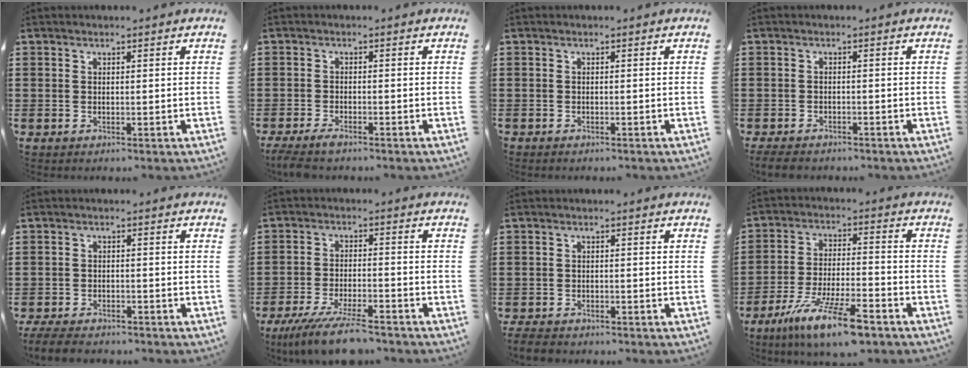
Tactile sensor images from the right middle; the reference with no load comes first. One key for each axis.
{"total": 1.9, "fx": -1.6, "fy": 0.3, "fz": 1.1, "tx": -0.035, "ty": -0.002, "tz": -0.035}
{"total": 0.5, "fx": -0.5, "fy": 0.2, "fz": 0.0, "tx": -0.001, "ty": 0.000, "tz": -0.011}
{"total": 2.2, "fx": -2.1, "fy": 0.4, "fz": 0.6, "tx": -0.023, "ty": -0.005, "tz": -0.045}
{"total": 3.7, "fx": -3.5, "fy": 0.6, "fz": 1.0, "tx": -0.033, "ty": -0.006, "tz": -0.075}
{"total": 8.1, "fx": -6.6, "fy": 0.8, "fz": 4.5, "tx": -0.100, "ty": -0.010, "tz": -0.126}
{"total": 2.5, "fx": -2.4, "fy": 0.4, "fz": 0.7, "tx": -0.022, "ty": -0.003, "tz": -0.052}
{"total": 11.5, "fx": -8.1, "fy": 1.7, "fz": 8.0, "tx": -0.160, "ty": 0.003, "tz": -0.152}